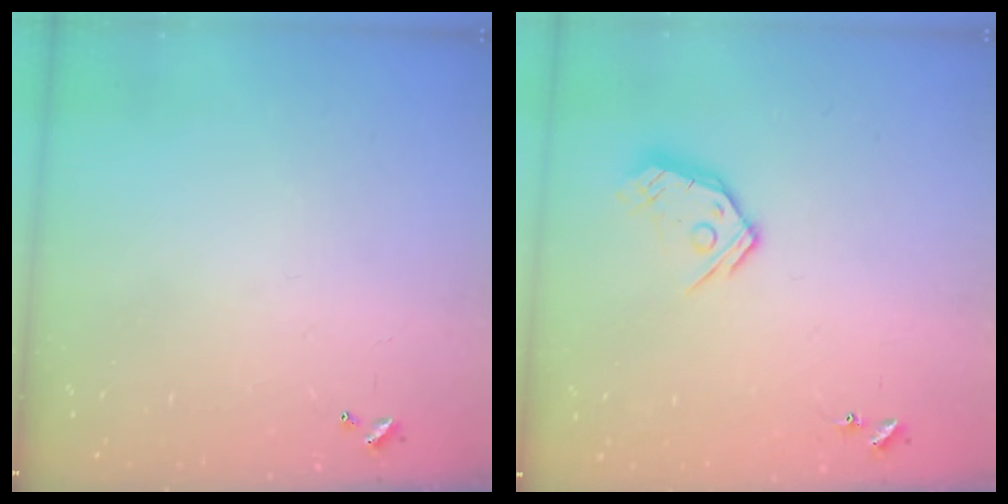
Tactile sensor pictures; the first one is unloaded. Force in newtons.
{"total": 9.9, "press": 9.9, "slide": 0.8}